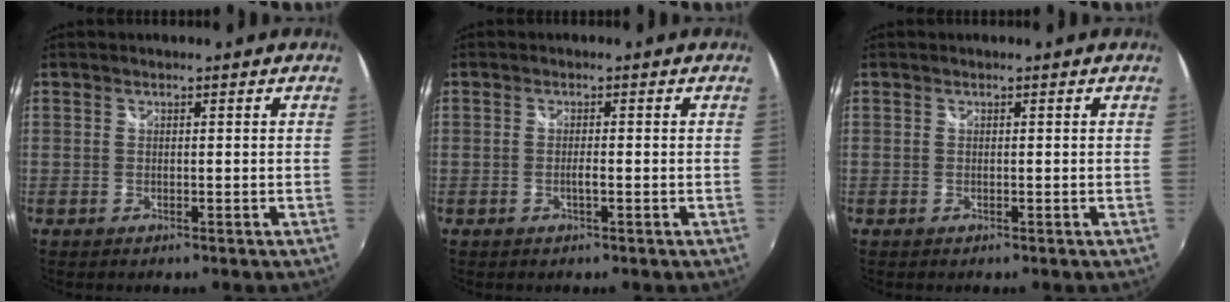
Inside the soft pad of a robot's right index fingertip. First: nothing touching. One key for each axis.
{"total": 1.3, "fx": -0.5, "fy": 0.0, "fz": 1.2, "tx": -0.023, "ty": 0.000, "tz": -0.010}
{"total": 0.0}